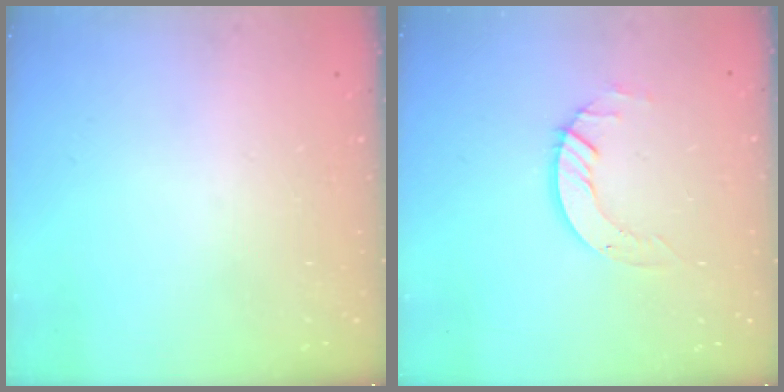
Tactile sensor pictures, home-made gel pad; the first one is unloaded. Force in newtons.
{"total": 5.1, "press": 5.1, "slide": 0.4}